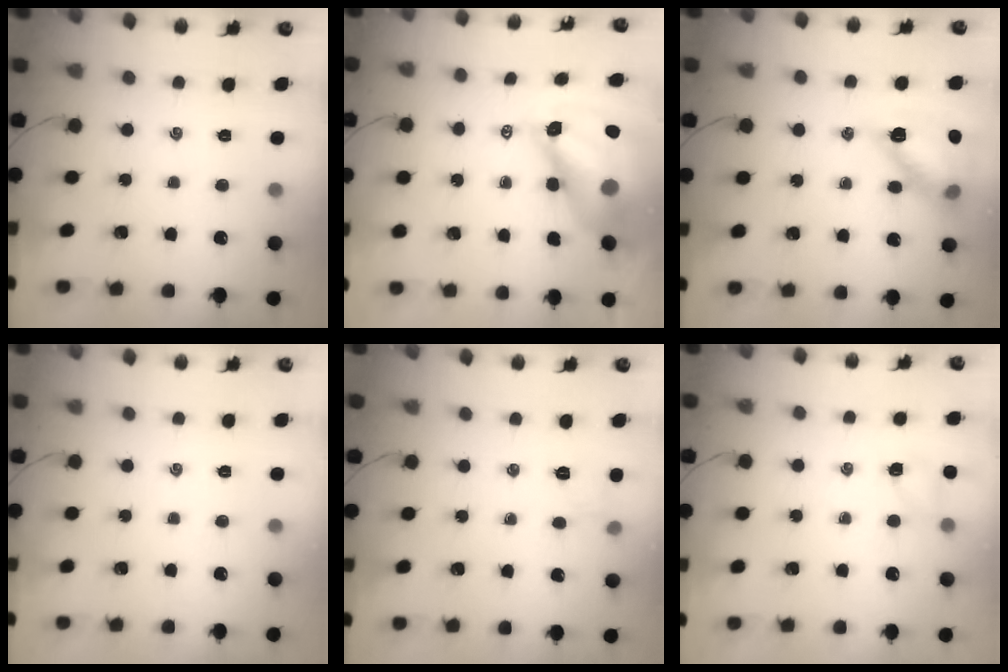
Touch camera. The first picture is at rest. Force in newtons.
{"total": 14.9, "press": 14.3, "slide": 4.2}
{"total": 14.7, "press": 14.6, "slide": 1.9}
{"total": 0.0}
{"total": 4.8, "press": 4.5, "slide": 1.4}
{"total": 3.9, "press": 3.7, "slide": 1.2}